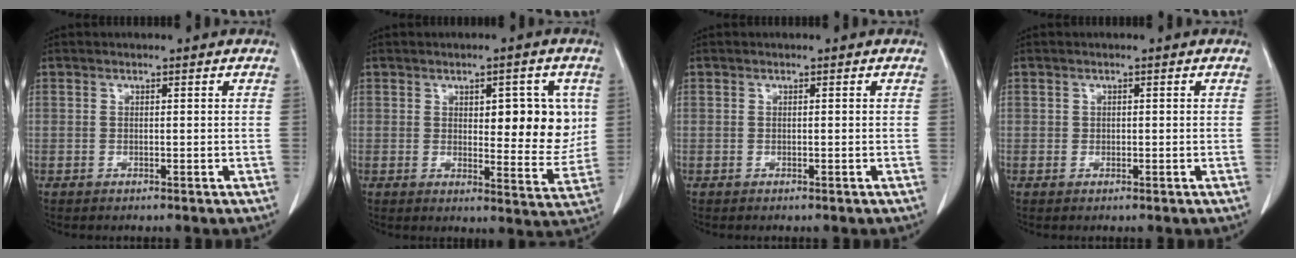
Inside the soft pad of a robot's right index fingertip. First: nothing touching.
{"total": 9.2, "force": [2.1, 3.5, 8.2], "torque": [-0.093, -0.003, 0.030]}
{"total": 0.0}
{"total": 0.5, "force": [0.0, 0.5, 0.1], "torque": [0.002, 0.003, -0.002]}